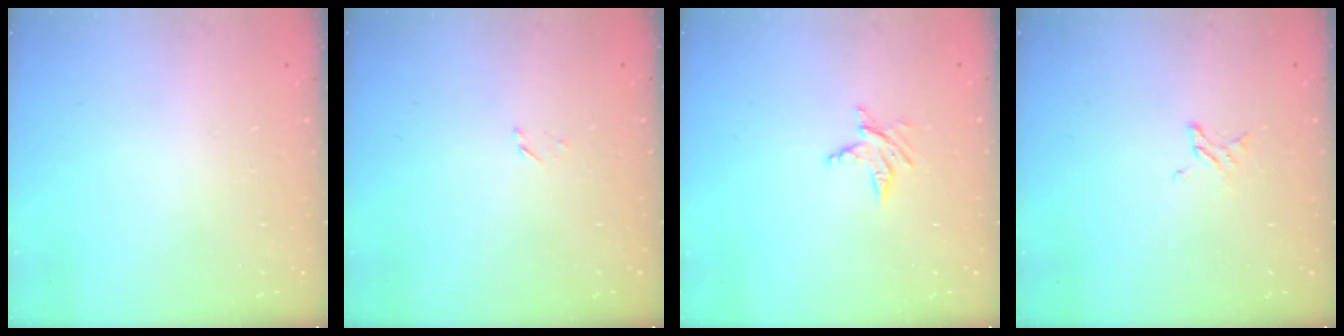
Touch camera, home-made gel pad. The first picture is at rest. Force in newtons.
{"total": 1.6, "press": 1.6, "slide": 0.2}
{"total": 3.5, "press": 3.4, "slide": 0.4}
{"total": 1.6, "press": 1.6, "slide": 0.2}